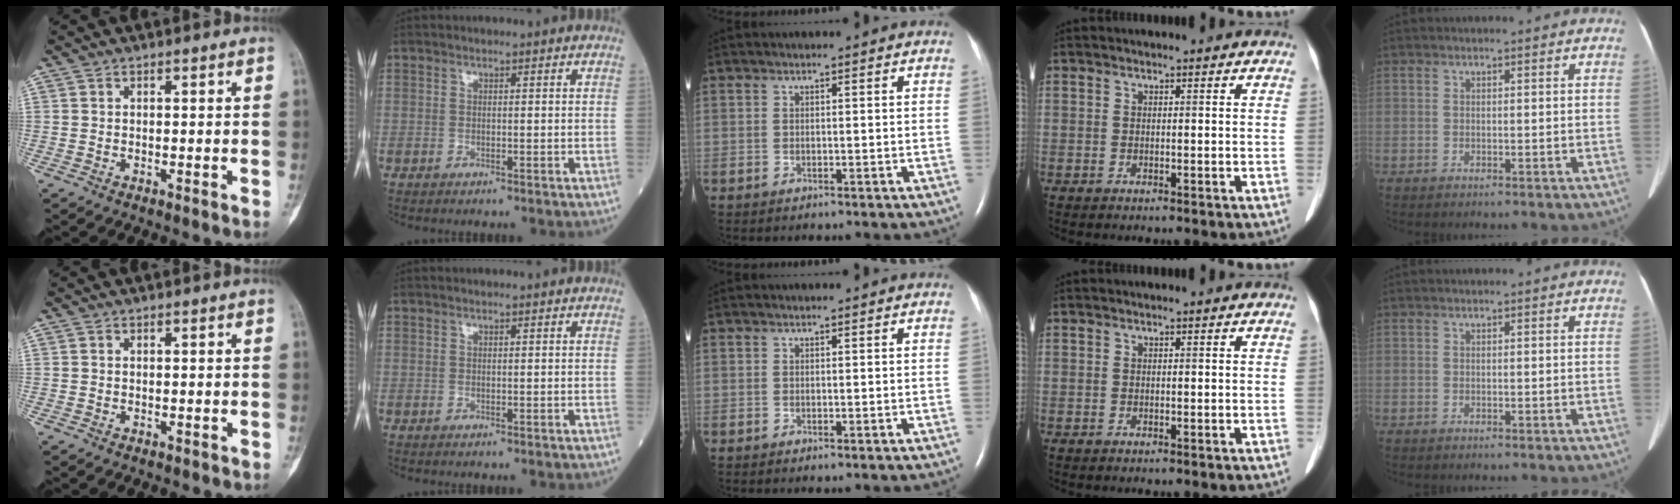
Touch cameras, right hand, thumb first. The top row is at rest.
{}